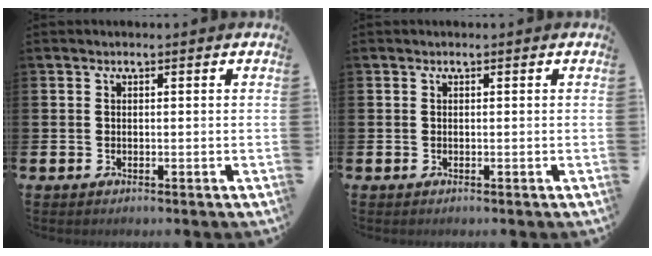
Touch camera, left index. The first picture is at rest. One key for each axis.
{"total": 0.0}